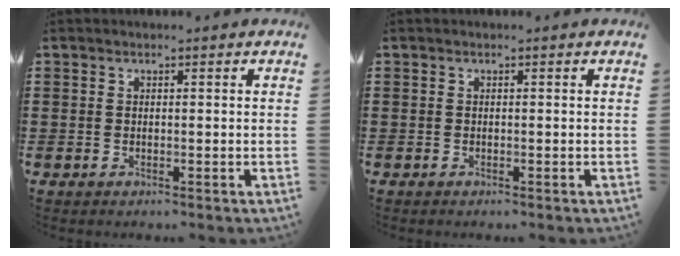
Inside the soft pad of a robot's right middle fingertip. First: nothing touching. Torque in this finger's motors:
{"motor_torque": [-0.20, 0.03, 0.00, 0.00]}